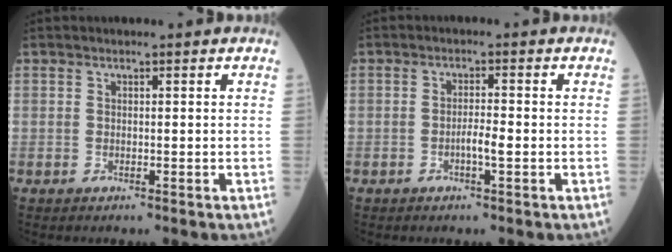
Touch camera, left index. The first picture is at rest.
{"total": 2.2, "force": [-0.9, 0.1, 2.0], "torque": [-0.035, 0.001, -0.016]}